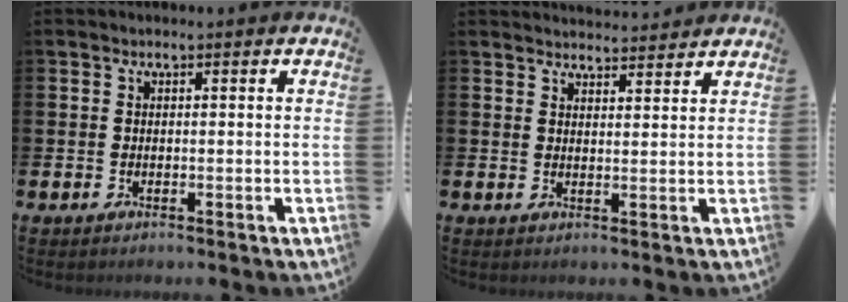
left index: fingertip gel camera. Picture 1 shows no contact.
{"total": 3.0, "force": [3.0, 0.2, -0.2], "torque": [-0.002, -0.019, 0.054]}